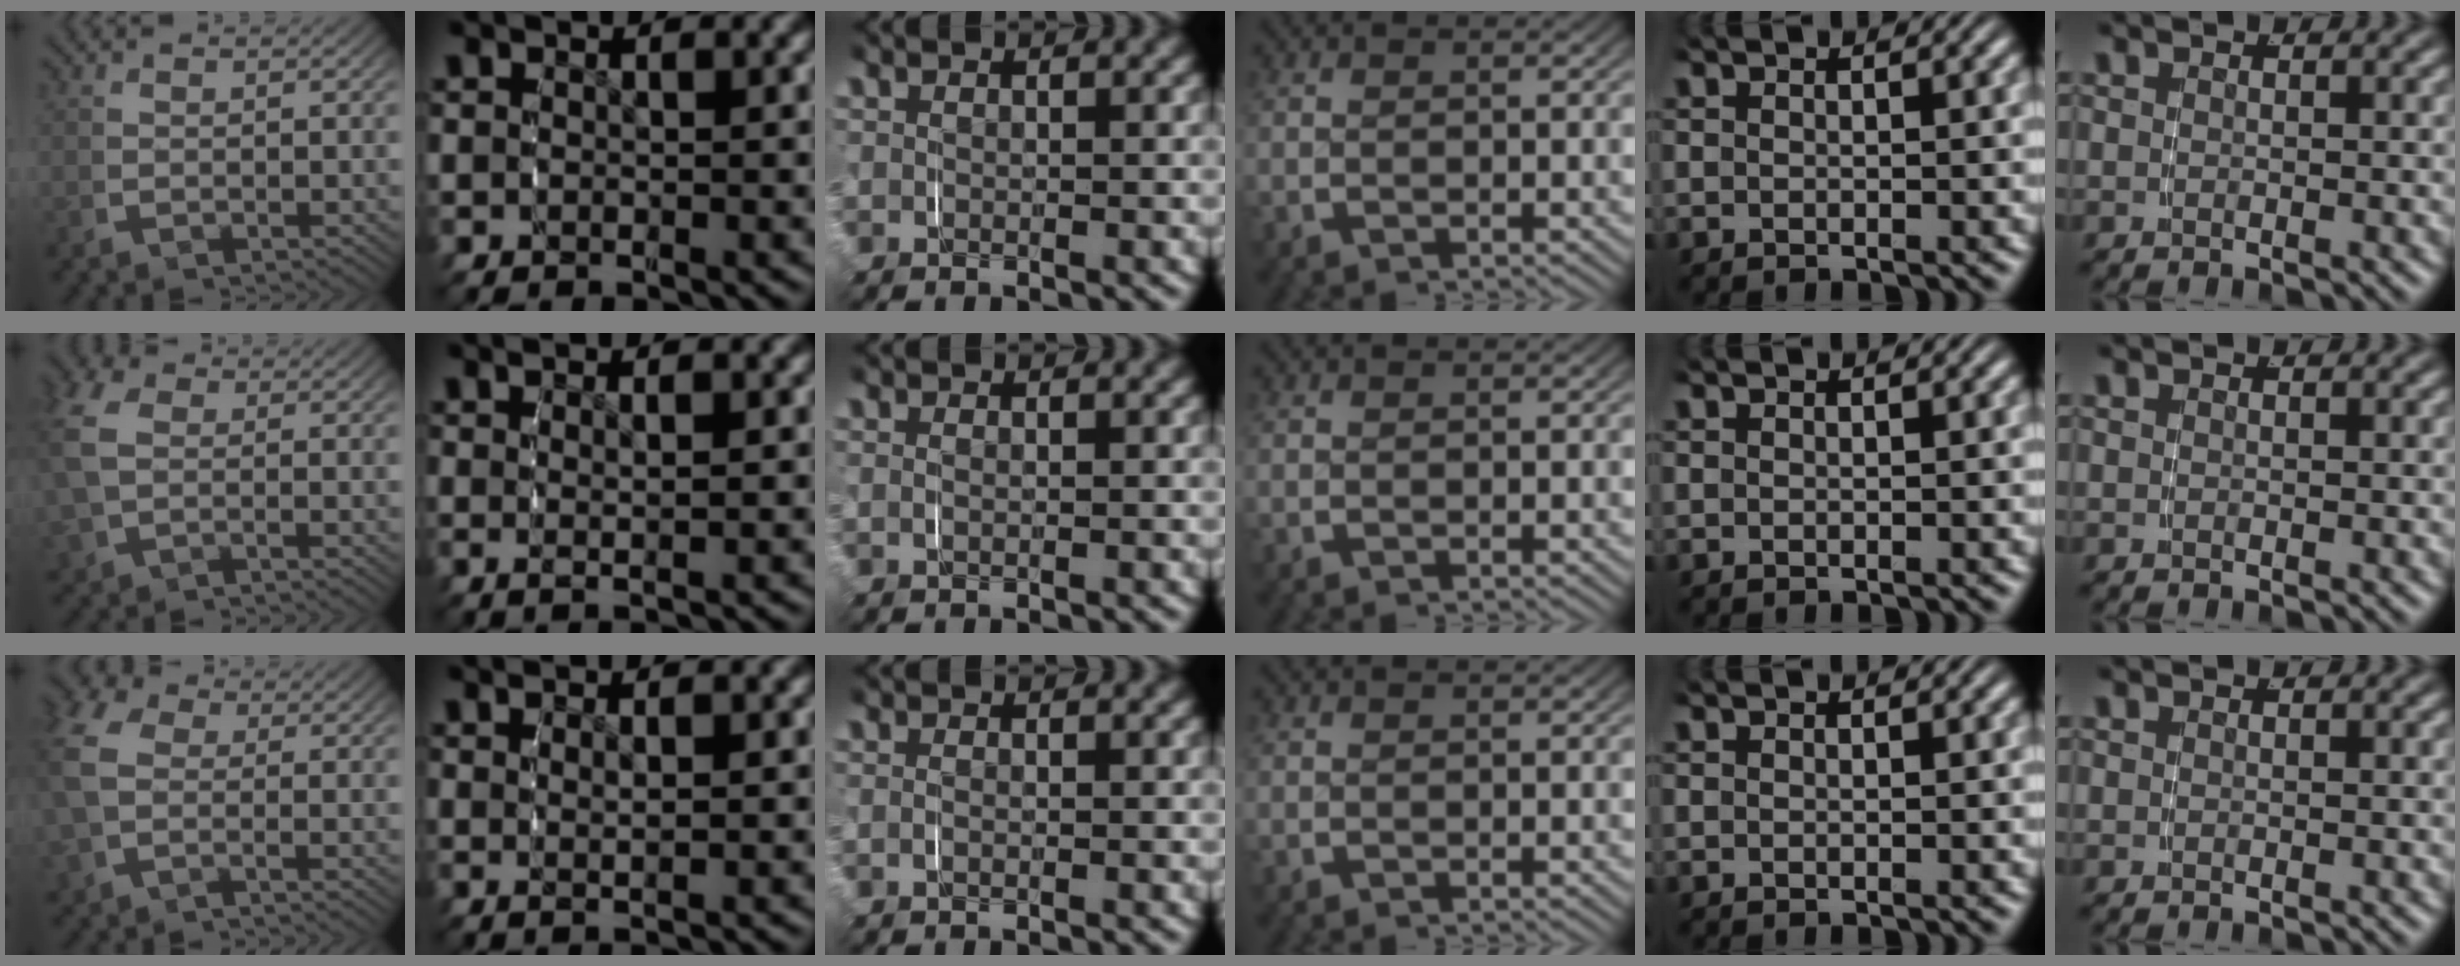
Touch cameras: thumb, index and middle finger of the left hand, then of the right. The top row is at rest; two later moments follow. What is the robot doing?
{"motion": "grasp_and_lifting", "object": "jacket"}